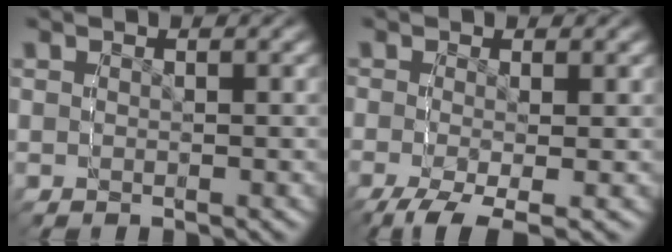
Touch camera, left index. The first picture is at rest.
{"total": 1.8, "force": [-1.1, -0.8, -1.3], "torque": [0.032, -0.009, -0.013]}